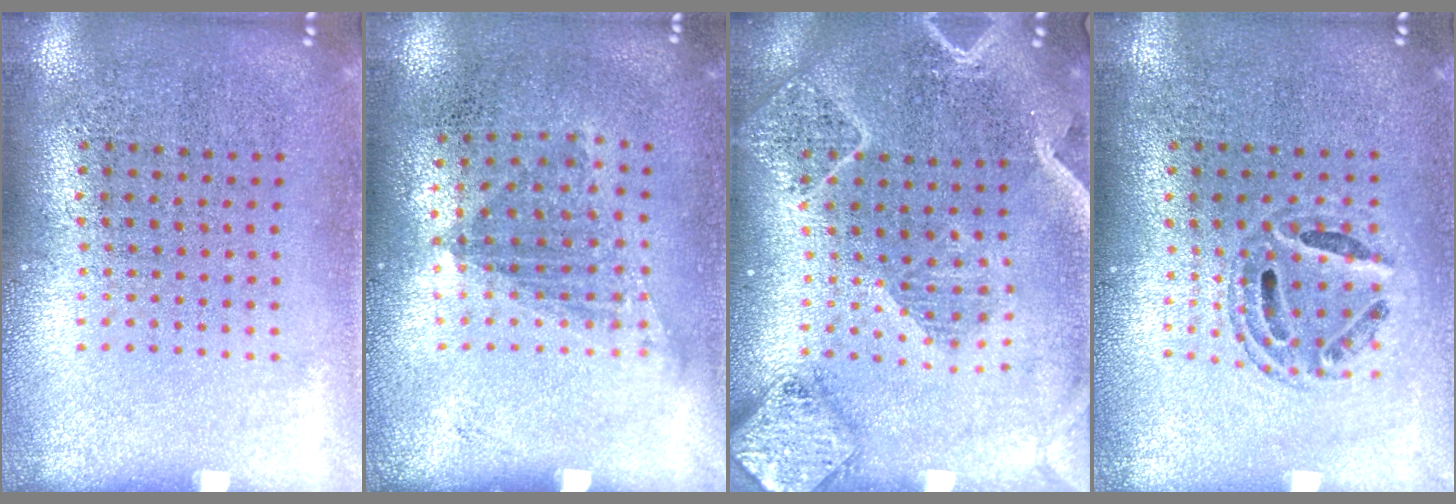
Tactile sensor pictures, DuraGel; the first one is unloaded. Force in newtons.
{"total": 1.1, "press": 0.8, "slide": 0.7}
{"total": 2.3, "press": 2.1, "slide": 0.9}
{"total": 0.8, "press": 0.8, "slide": 0.1}